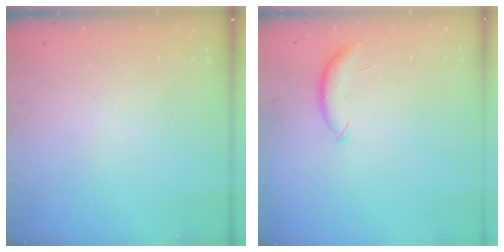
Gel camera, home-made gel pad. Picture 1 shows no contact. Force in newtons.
{"total": 7.4, "press": 7.4, "slide": 1.1}